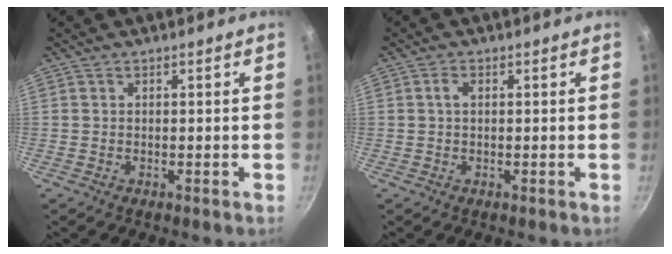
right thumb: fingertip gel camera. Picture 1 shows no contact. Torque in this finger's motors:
{"motor_torque": [-0.31, 0.63, 0.43, -0.31, 0.00]}